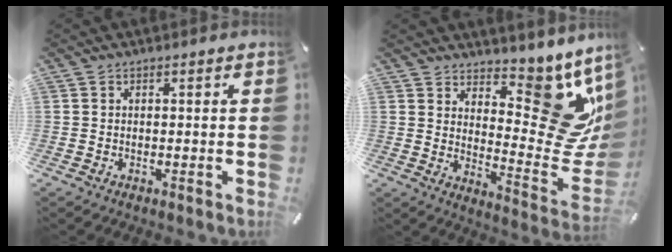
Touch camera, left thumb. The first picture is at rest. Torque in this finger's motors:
{"motor_torque": [1.12, -0.40, 0.46, -0.16, 0.06]}